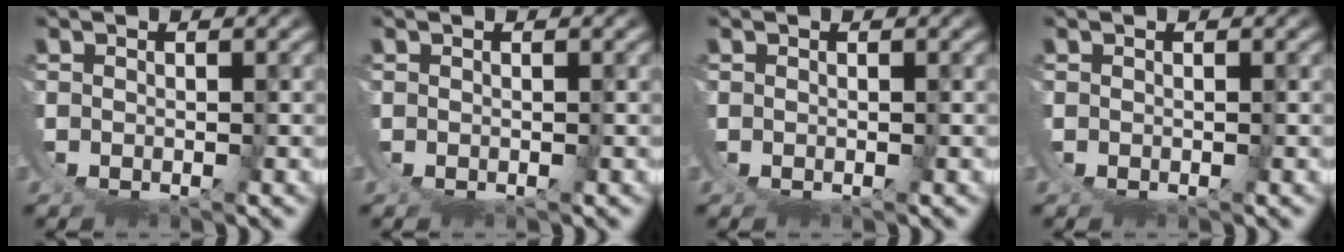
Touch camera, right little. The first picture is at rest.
{"total": 0.0}
{"total": 0.0}
{"total": 0.0}